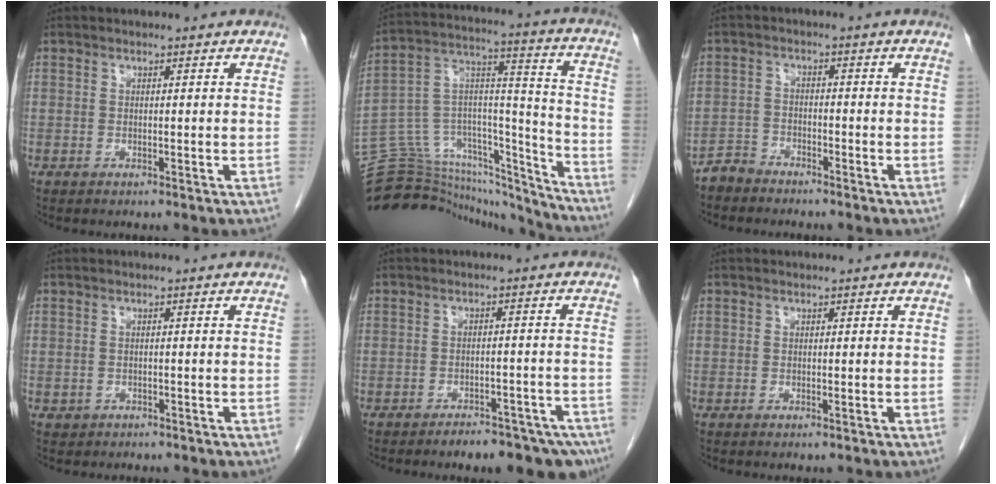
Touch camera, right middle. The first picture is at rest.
{"total": 28.1, "force": [-26.3, 6.9, 7.2], "torque": [-0.136, 0.046, -0.399]}
{"total": 3.0, "force": [-2.8, 1.0, -0.2], "torque": [0.002, -0.001, -0.056]}
{"total": 1.0, "force": [-0.5, 0.8, 0.0], "torque": [-0.005, 0.004, -0.006]}
{"total": 10.6, "force": [-8.7, 3.7, 4.6], "torque": [-0.035, 0.014, -0.105]}
{"total": 0.0}